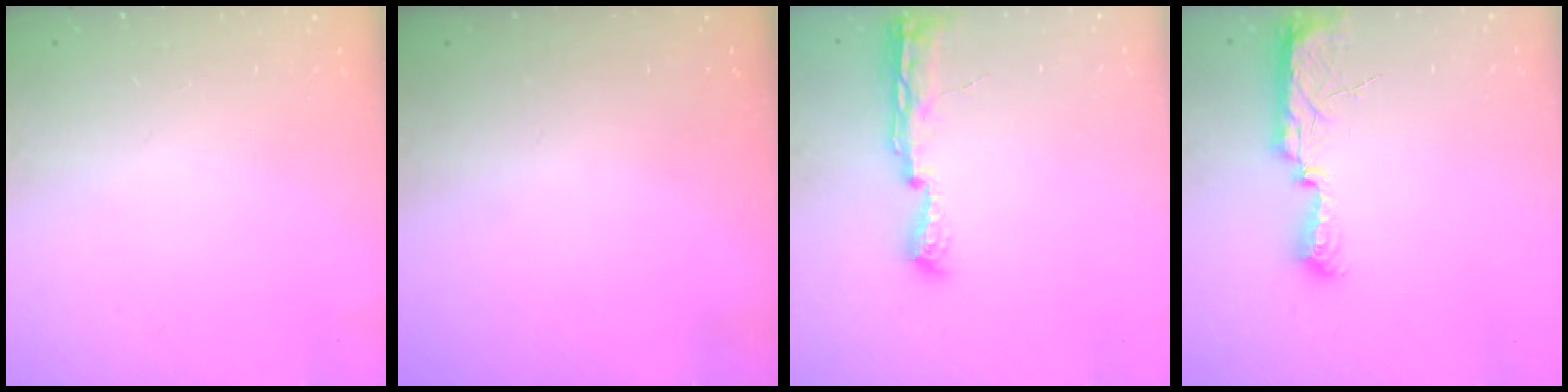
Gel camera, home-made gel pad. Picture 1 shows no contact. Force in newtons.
{"total": 0.0}
{"total": 8.1, "press": 8.0, "slide": 0.9}
{"total": 8.1, "press": 8.0, "slide": 1.2}